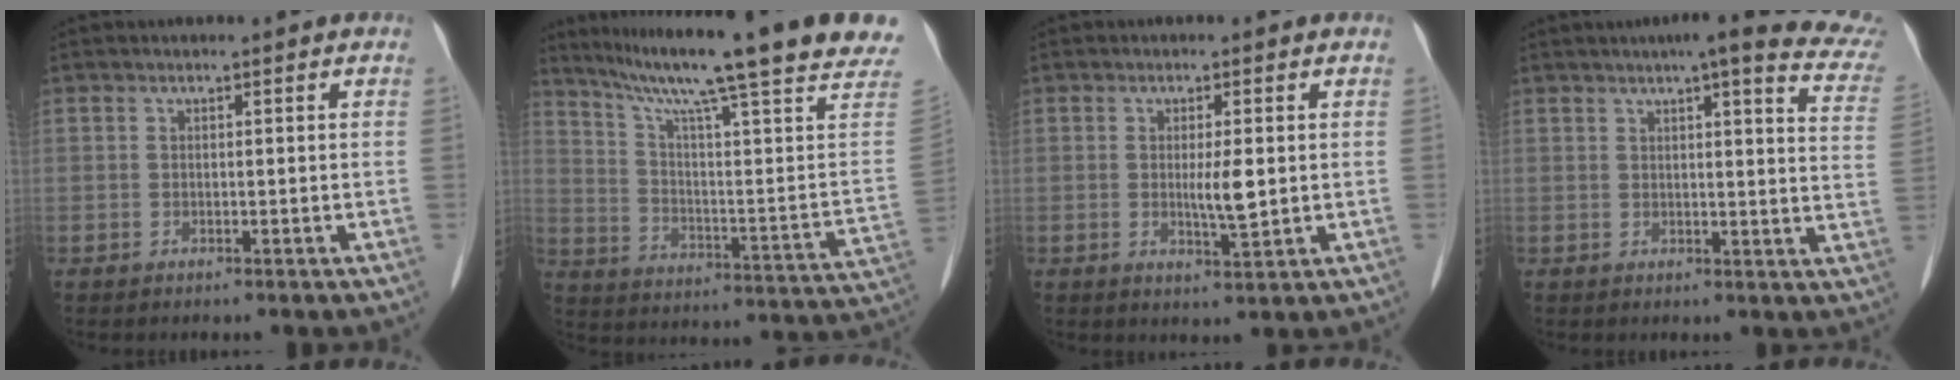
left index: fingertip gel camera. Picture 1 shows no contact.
{"total": 25.0, "force": [18.5, 0.1, 16.8], "torque": [-0.262, -0.037, 0.254]}
{"total": 3.6, "force": [0.2, 0.6, 3.6], "torque": [-0.064, -0.006, 0.004]}
{"total": 18.0, "force": [15.2, 2.0, 9.5], "torque": [-0.105, -0.016, 0.160]}